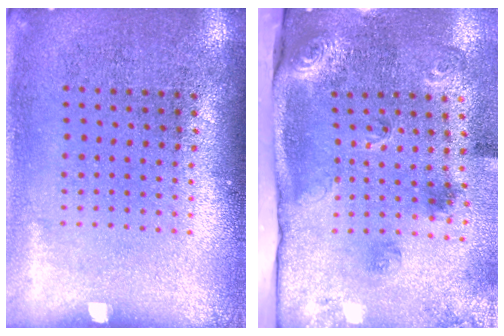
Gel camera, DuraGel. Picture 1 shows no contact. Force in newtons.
{"total": 2.8, "press": 1.9, "slide": 2.1}